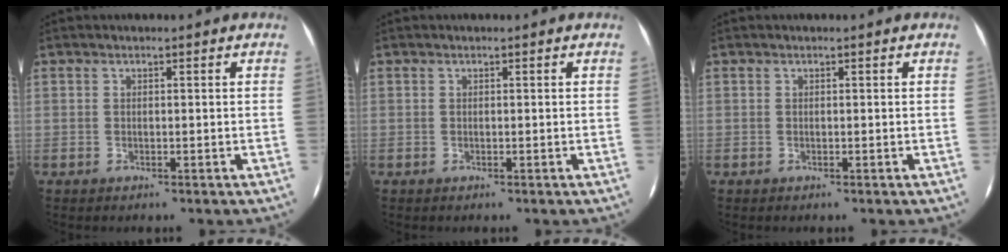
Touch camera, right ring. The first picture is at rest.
{"total": 0.0}
{"total": 0.0}